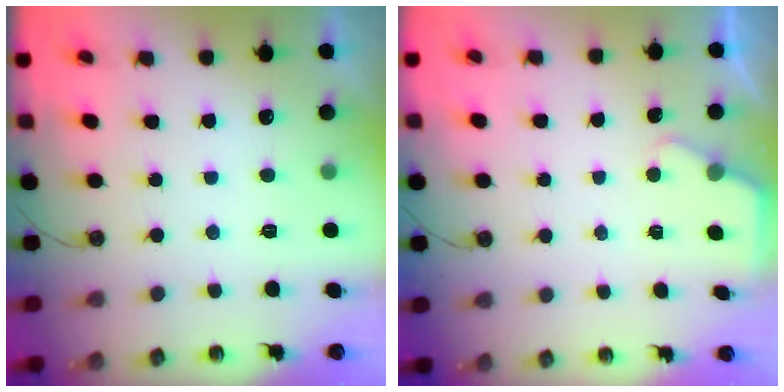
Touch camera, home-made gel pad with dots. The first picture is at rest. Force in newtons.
{"total": 2.1, "press": 2.0, "slide": 0.4}